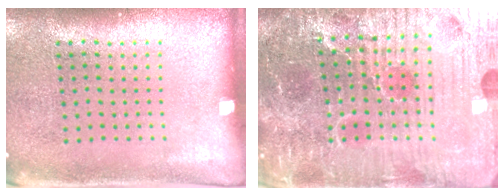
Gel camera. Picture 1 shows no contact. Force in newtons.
{"total": 6.8, "press": 6.2, "slide": 2.8}